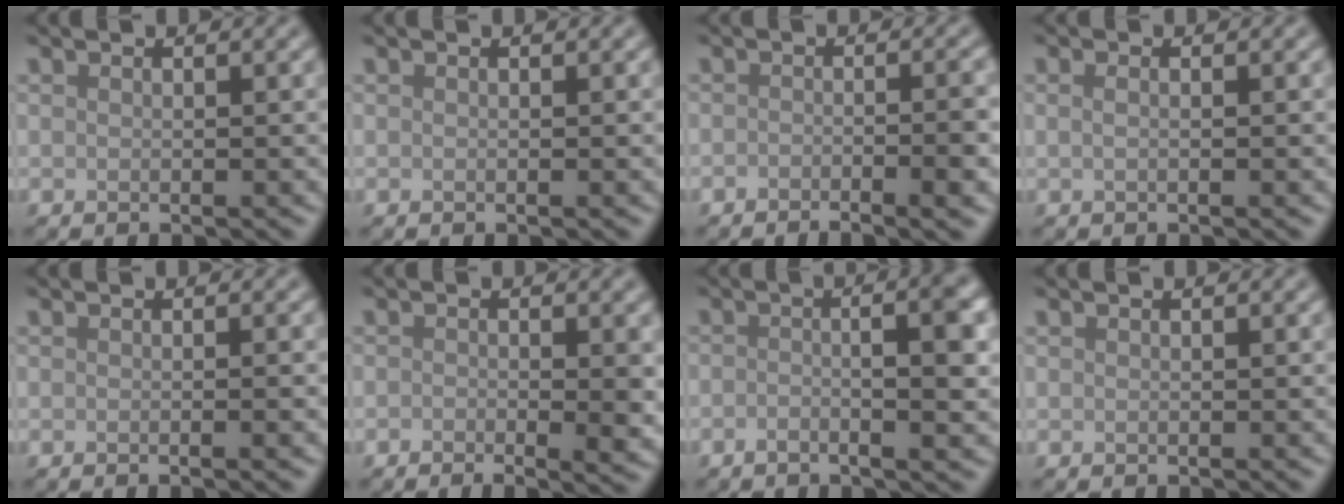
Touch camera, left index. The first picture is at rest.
{"total": 0.0}
{"total": 4.6, "force": [-2.2, 1.2, 3.8], "torque": [-0.043, 0.001, -0.034]}
{"total": 1.6, "force": [0.5, 0.8, 1.2], "torque": [-0.006, -0.001, -0.005]}
{"total": 1.4, "force": [-0.3, 0.4, 1.3], "torque": [-0.011, -0.004, -0.008]}
{"total": 3.5, "force": [-1.0, 1.1, 3.2], "torque": [-0.049, -0.009, -0.016]}
{"total": 6.1, "force": [-1.0, 1.9, 5.7], "torque": [-0.073, 0.003, -0.020]}
{"total": 0.0}